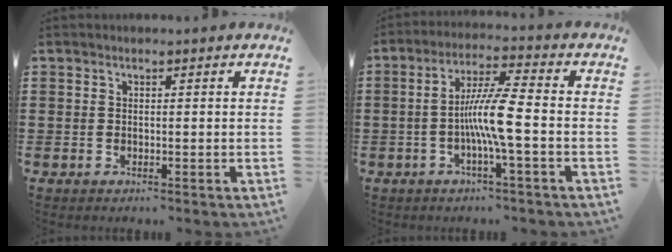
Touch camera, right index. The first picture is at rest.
{"total": 8.1, "force": [-1.5, 0.3, 7.9], "torque": [-0.153, -0.006, -0.036]}